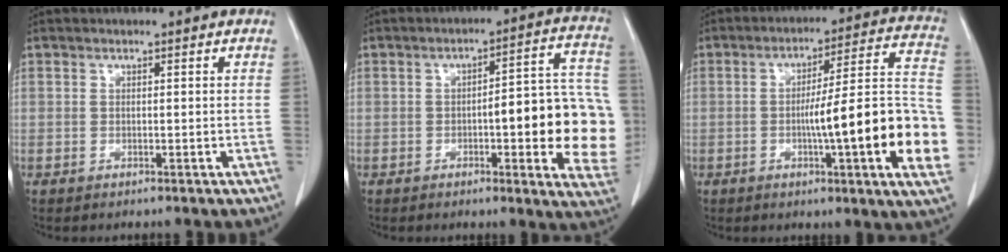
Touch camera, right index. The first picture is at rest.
{"total": 16.8, "force": [-2.3, 3.5, 16.2], "torque": [-0.136, 0.029, -0.023]}
{"total": 20.0, "force": [-4.1, 0.7, 19.6], "torque": [-0.198, 0.019, -0.053]}